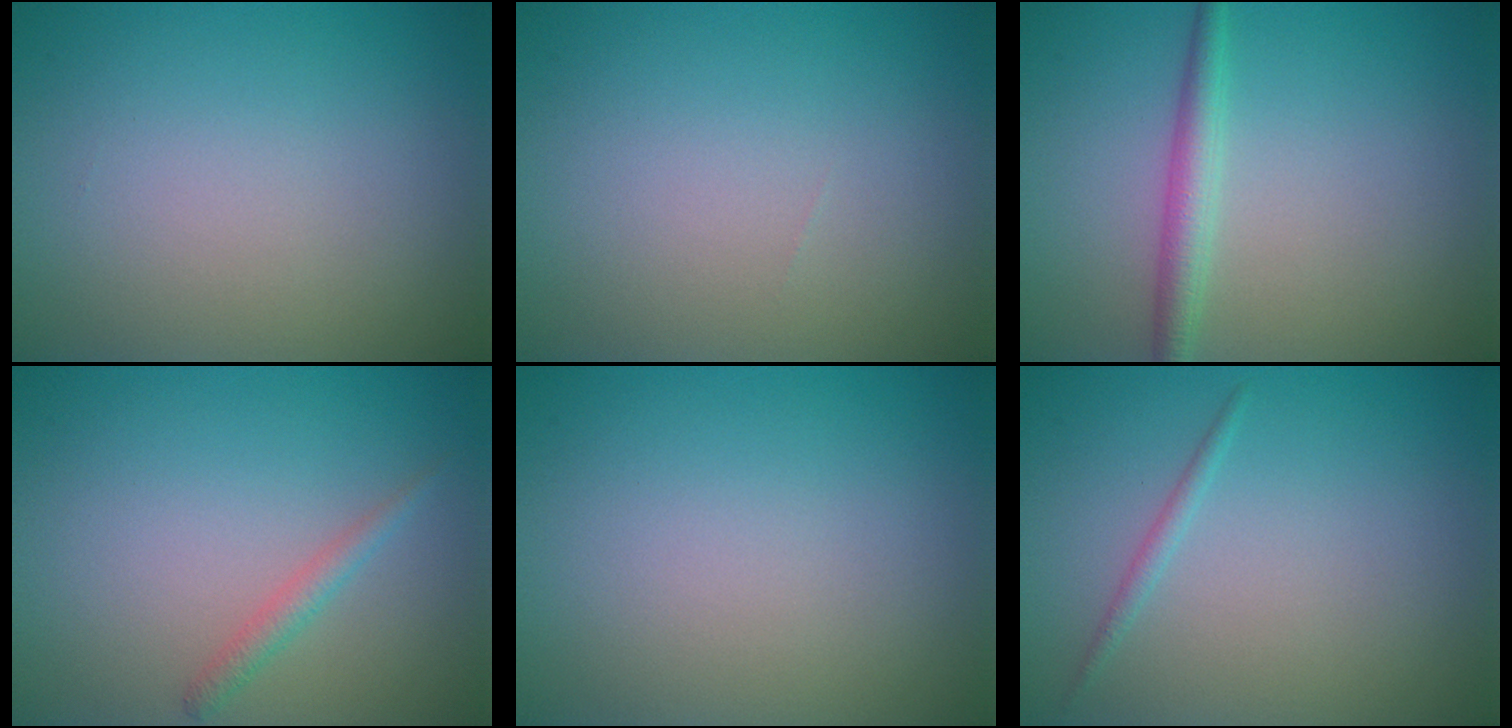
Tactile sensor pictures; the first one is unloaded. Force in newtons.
{"total": 0.0}
{"total": 2.4, "press": 2.4, "slide": 0.1}
{"total": 1.4, "press": 1.4, "slide": 0.1}
{"total": 0.0}
{"total": 0.9, "press": 0.9, "slide": 0.1}